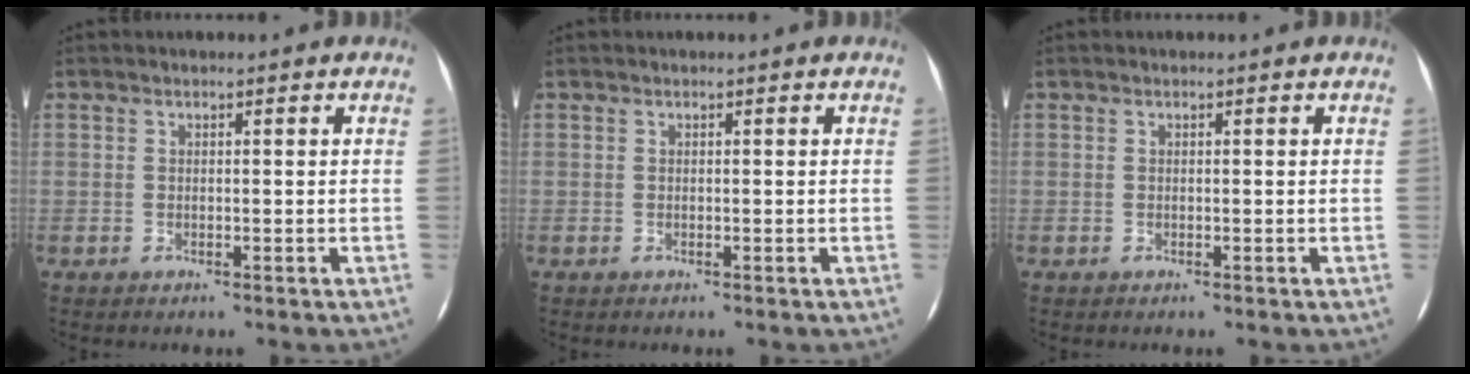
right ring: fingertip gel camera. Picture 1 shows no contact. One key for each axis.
{"total": 0.0}
{"total": 0.0}